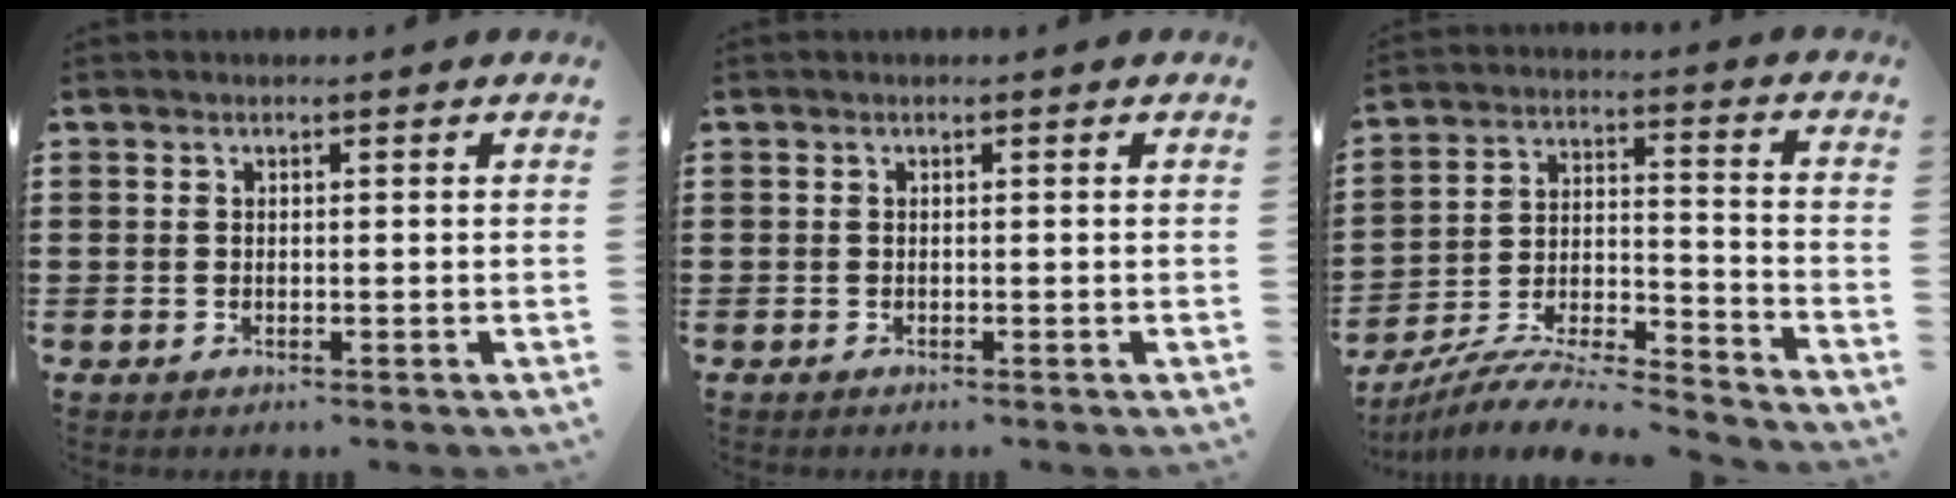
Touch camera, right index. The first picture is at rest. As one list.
[{"total": 0.0}, {"total": 8.1, "force": [-7.5, 0.7, 3.0], "torque": [-0.055, 0.003, -0.148]}]